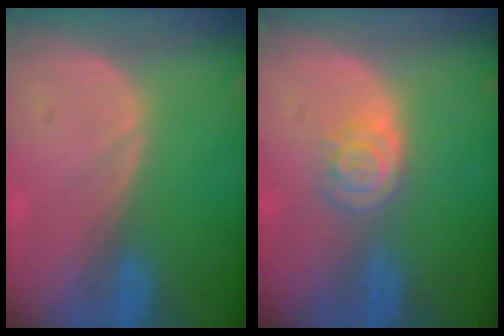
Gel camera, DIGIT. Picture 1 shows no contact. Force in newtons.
{"total": 3.9, "press": 3.7, "slide": 1.2}